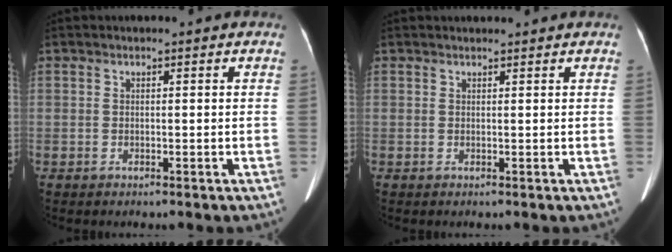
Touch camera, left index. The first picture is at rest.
{"total": 1.8, "force": [1.7, 0.2, 0.3], "torque": [-0.009, 0.017, 0.024]}